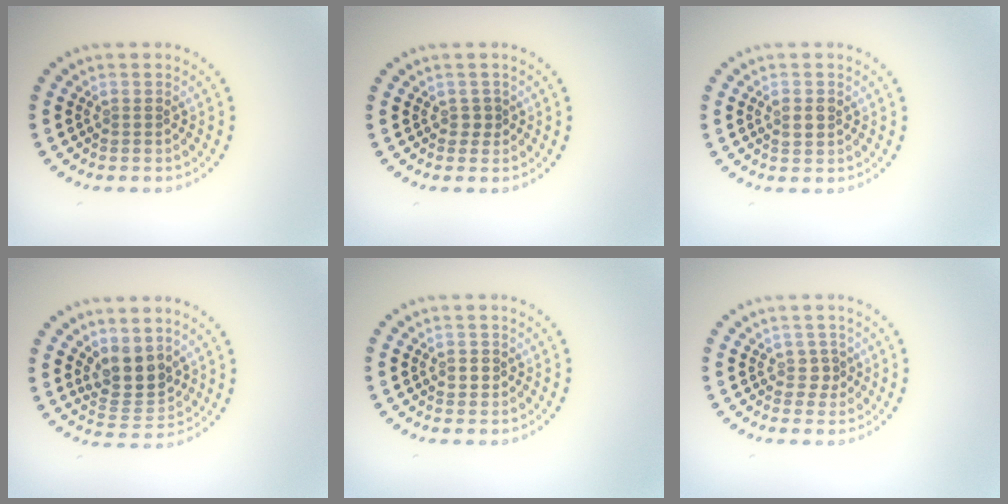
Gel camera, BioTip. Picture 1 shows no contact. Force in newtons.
{"total": 0.7, "press": 0.6, "slide": 0.4}
{"total": 1.4, "press": 1.4, "slide": 0.2}
{"total": 3.7, "press": 3.2, "slide": 1.7}
{"total": 1.1, "press": 1.0, "slide": 0.3}
{"total": 1.2, "press": 1.0, "slide": 0.6}